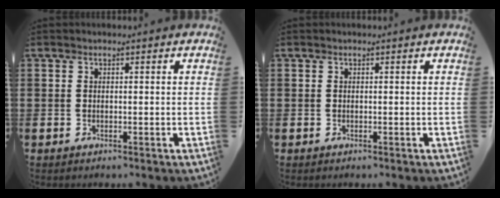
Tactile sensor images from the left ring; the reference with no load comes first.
{"total": 0.0}